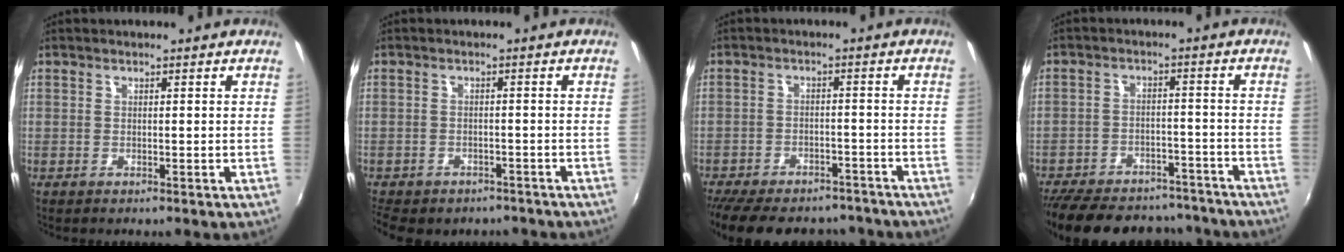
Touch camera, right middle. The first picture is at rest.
{"total": 8.9, "force": [-6.8, 4.5, 3.7], "torque": [-0.094, -0.021, -0.093]}
{"total": 18.8, "force": [-15.7, 7.2, 7.5], "torque": [-0.168, -0.004, -0.210]}
{"total": 23.0, "force": [-19.4, 8.9, 8.5], "torque": [-0.191, 0.024, -0.257]}